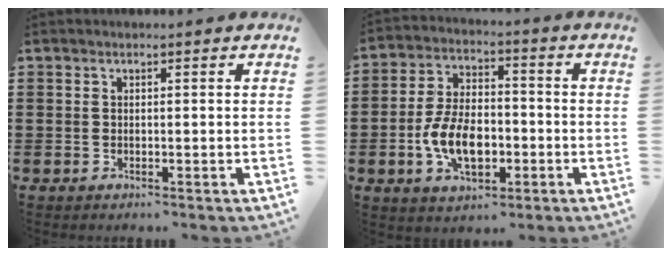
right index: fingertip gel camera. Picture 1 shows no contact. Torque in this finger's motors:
{"motor_torque": [1.17, 0.97, 0.29, 0.21]}